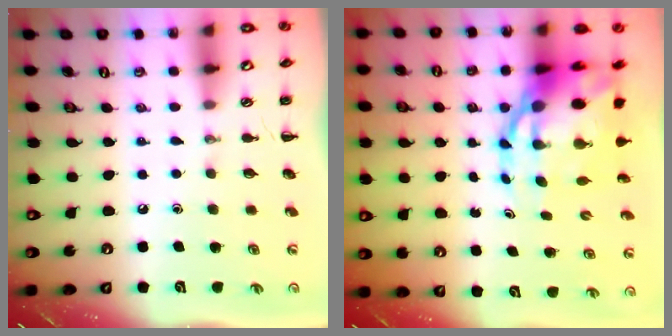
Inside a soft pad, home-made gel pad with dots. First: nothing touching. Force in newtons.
{"total": 14.1, "press": 13.6, "slide": 3.7}